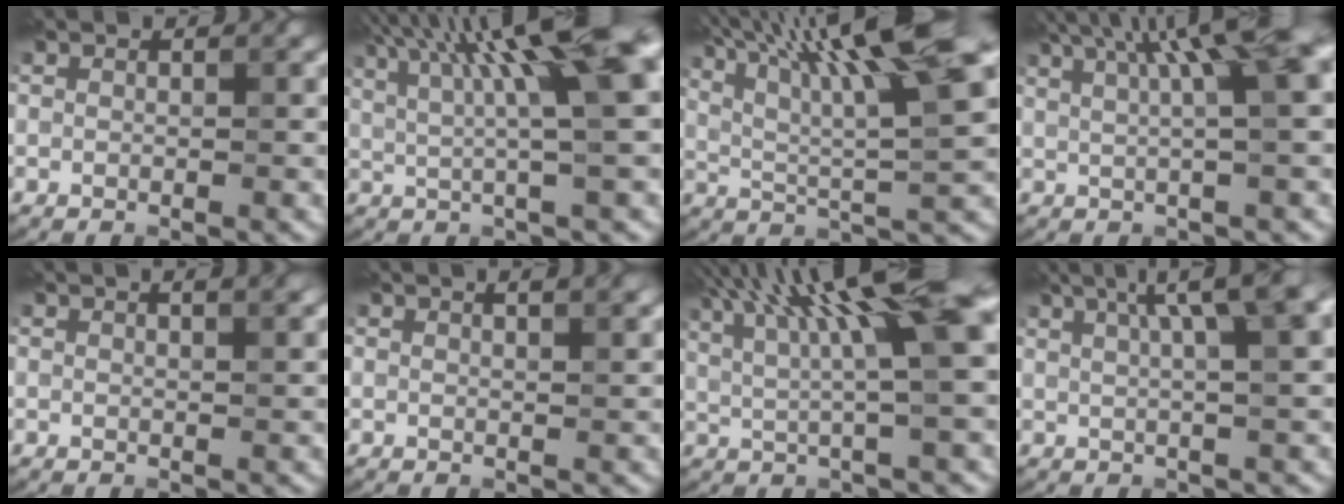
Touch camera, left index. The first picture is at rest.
{"total": 13.1, "force": [4.7, 3.0, 11.9], "torque": [-0.152, 0.026, 0.071]}
{"total": 13.2, "force": [6.2, 2.8, 11.3], "torque": [-0.186, 0.019, 0.102]}
{"total": 10.3, "force": [4.2, 2.6, 9.0], "torque": [-0.091, 0.032, 0.055]}
{"total": 3.2, "force": [2.0, 1.3, 2.2], "torque": [-0.001, 0.013, 0.001]}
{"total": 4.1, "force": [2.5, 1.7, 2.7], "torque": [-0.003, 0.019, 0.002]}
{"total": 13.5, "force": [5.1, 2.7, 12.2], "torque": [-0.171, 0.019, 0.082]}
{"total": 8.5, "force": [3.9, 2.1, 7.3], "torque": [-0.073, 0.037, 0.043]}